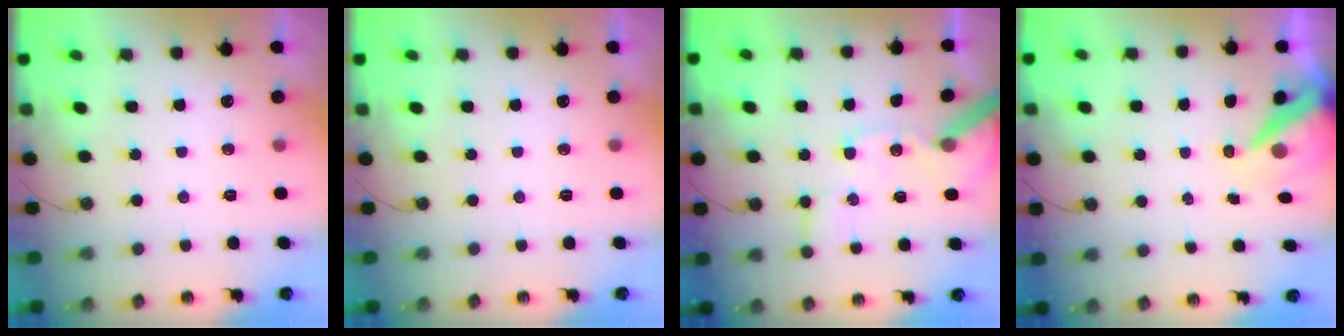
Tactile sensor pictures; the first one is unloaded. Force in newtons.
{"total": 0.0}
{"total": 12.8, "press": 12.8, "slide": 1.4}
{"total": 9.3, "press": 9.2, "slide": 1.1}